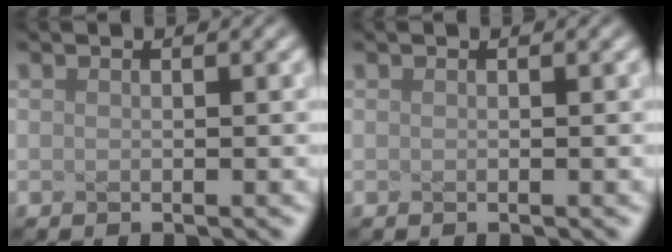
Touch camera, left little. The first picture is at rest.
{"total": 0.0}